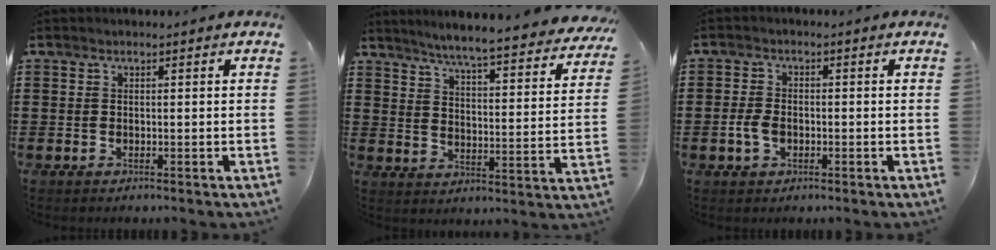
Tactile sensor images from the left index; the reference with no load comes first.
{"total": 5.2, "force": [4.8, -0.6, 2.0], "torque": [-0.063, -0.043, 0.075]}
{"total": 3.3, "force": [-0.9, 2.0, 2.4], "torque": [-0.067, -0.005, -0.022]}